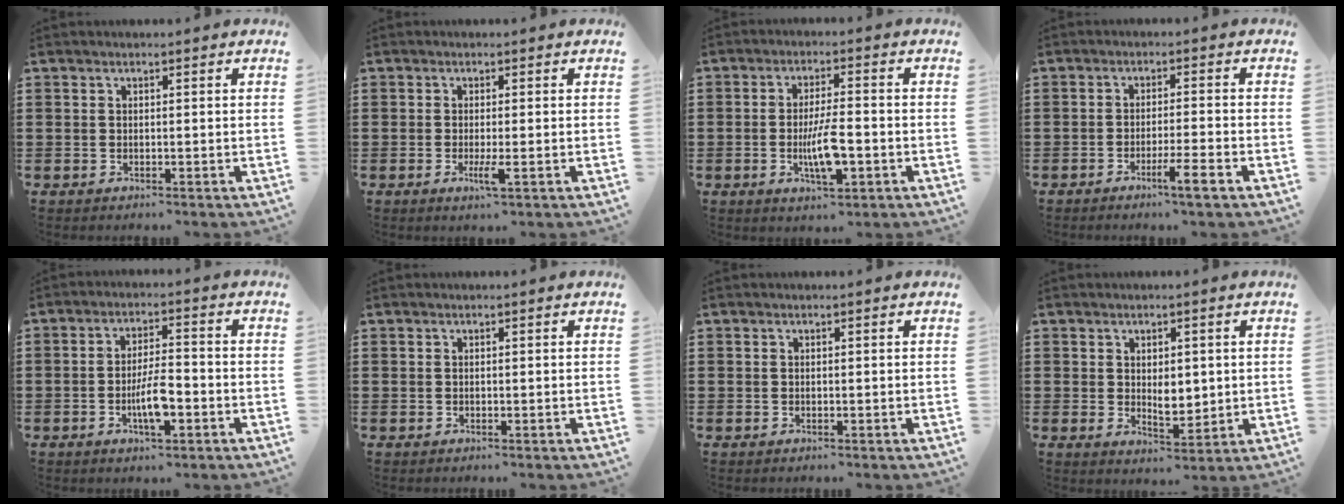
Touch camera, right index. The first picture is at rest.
{"total": 2.8, "force": [-0.9, 0.2, 2.6], "torque": [-0.060, -0.011, -0.021]}
{"total": 6.9, "force": [-1.9, 1.8, 6.4], "torque": [-0.125, -0.007, -0.035]}
{"total": 4.3, "force": [-2.8, -0.1, 3.2], "torque": [-0.058, -0.009, -0.050]}
{"total": 6.4, "force": [-2.2, 1.9, 5.7], "torque": [-0.114, -0.002, -0.043]}
{"total": 0.0}
{"total": 0.0}
{"total": 3.9, "force": [0.8, 2.3, 3.0], "torque": [-0.037, -0.001, 0.009]}